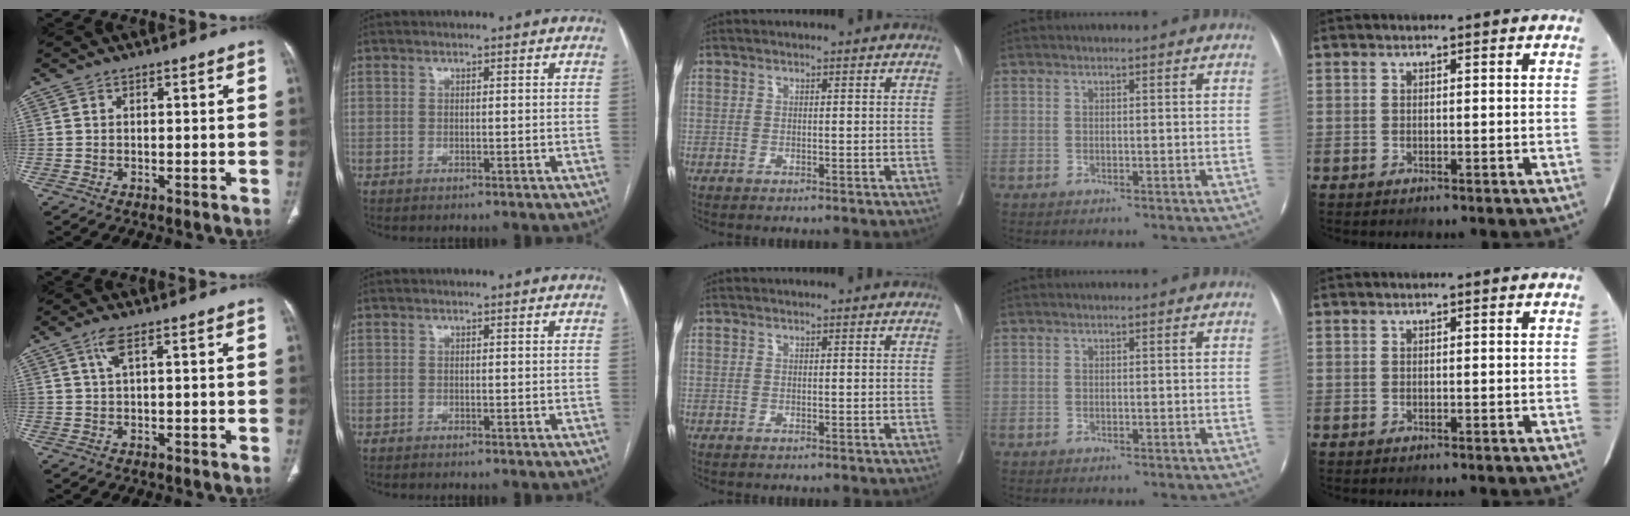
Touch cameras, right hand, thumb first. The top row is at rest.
{"thumb": {"total": 2.2, "force": [0.8, 0.3, 2.0], "torque": [-0.055, 0.010, 0.021]}, "index": {"total": 0.7, "force": [-0.6, 0.2, 0.1], "torque": [-0.005, 0.000, -0.013]}}